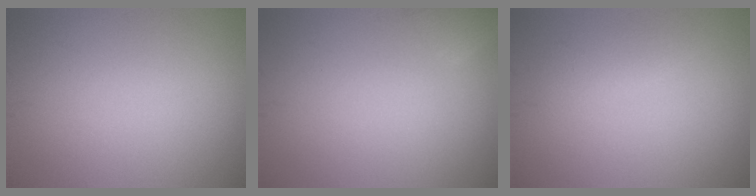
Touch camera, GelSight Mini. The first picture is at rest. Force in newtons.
{"total": 1.6, "press": 1.6, "slide": 0.1}
{"total": 1.6, "press": 1.6, "slide": 0.0}